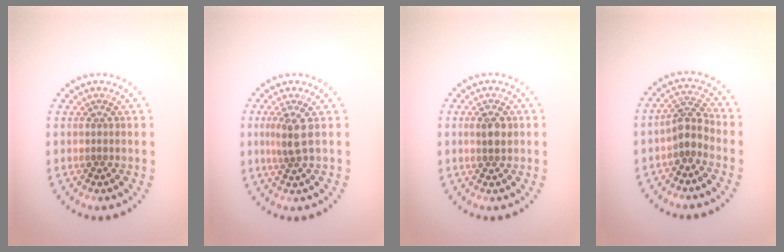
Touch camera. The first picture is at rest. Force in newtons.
{"total": 2.1, "press": 1.6, "slide": 1.4}
{"total": 1.7, "press": 1.6, "slide": 0.5}
{"total": 2.4, "press": 1.9, "slide": 1.5}